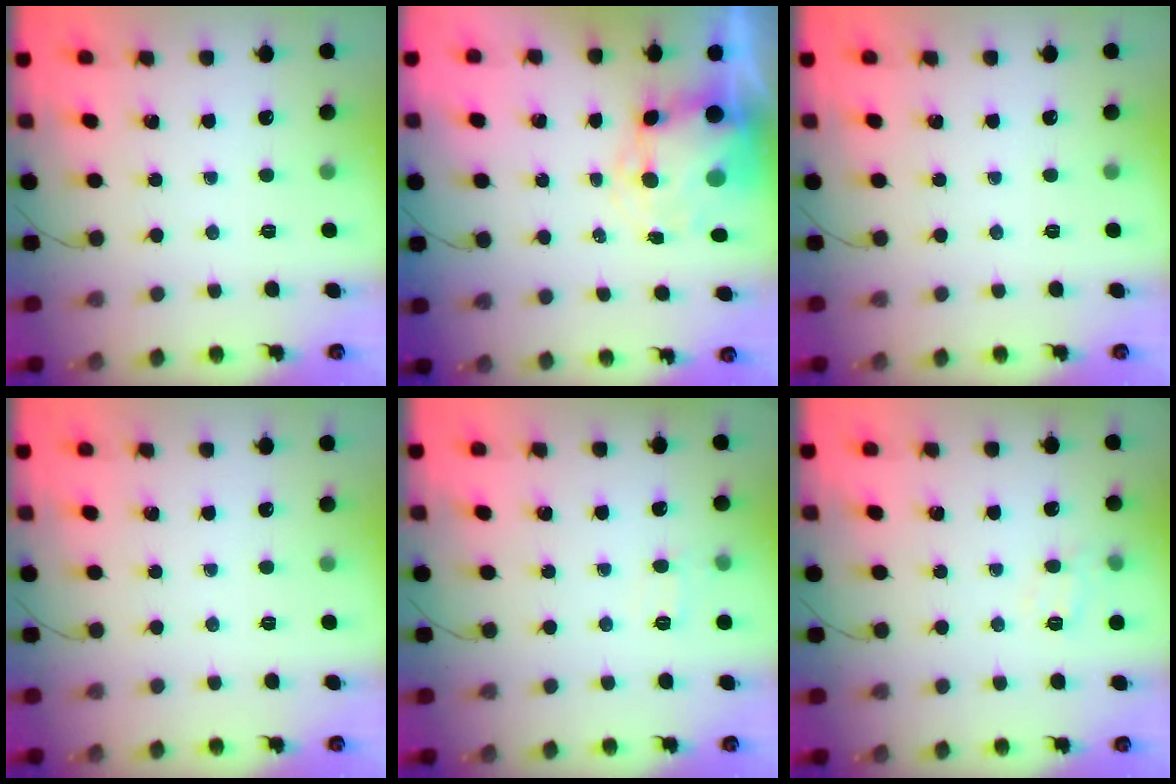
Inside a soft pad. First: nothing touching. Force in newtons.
{"total": 6.9, "press": 6.6, "slide": 1.8}
{"total": 0.0}
{"total": 0.0}
{"total": 5.9, "press": 5.7, "slide": 1.6}
{"total": 7.7, "press": 7.6, "slide": 1.2}